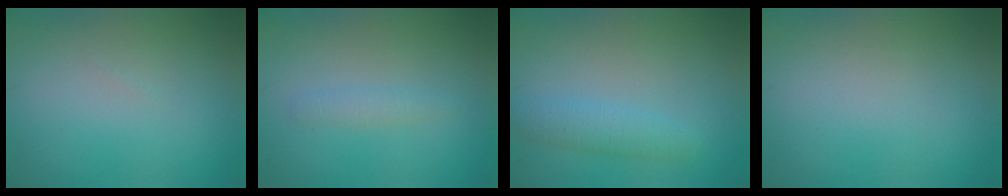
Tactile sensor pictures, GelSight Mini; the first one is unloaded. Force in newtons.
{"total": 1.1, "press": 1.1, "slide": 0.1}
{"total": 2.4, "press": 2.4, "slide": 0.1}
{"total": 0.0}